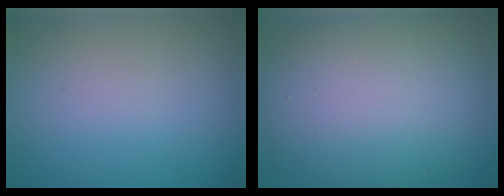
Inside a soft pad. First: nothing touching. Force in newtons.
{"total": 11.8, "press": 11.7, "slide": 1.0}